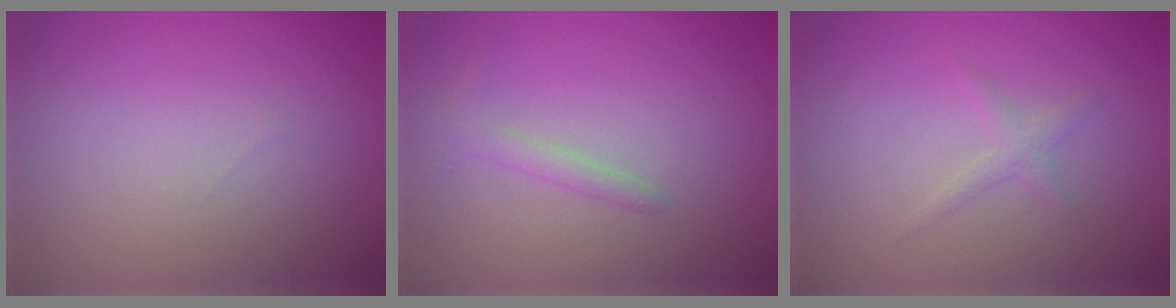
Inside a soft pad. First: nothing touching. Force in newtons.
{"total": 1.3, "press": 1.3, "slide": 0.1}
{"total": 1.2, "press": 1.2, "slide": 0.0}